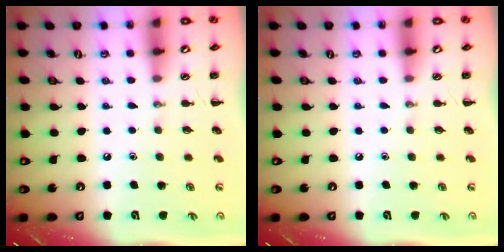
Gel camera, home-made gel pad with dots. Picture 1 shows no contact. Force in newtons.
{"total": 0.0}